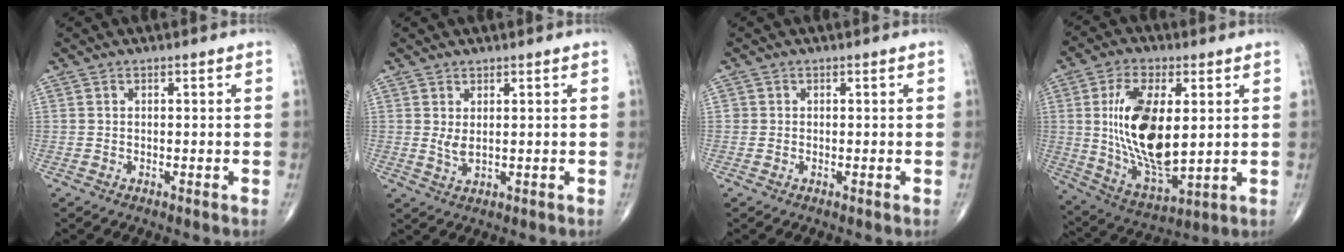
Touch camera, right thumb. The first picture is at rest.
{"total": 2.3, "force": [0.6, 0.9, 2.1], "torque": [-0.041, -0.011, 0.016]}
{"total": 0.5, "force": [0.0, 0.5, 0.0], "torque": [0.005, 0.003, -0.001]}
{"total": 19.8, "force": [2.9, 9.4, 17.2], "torque": [-0.315, -0.022, 0.065]}